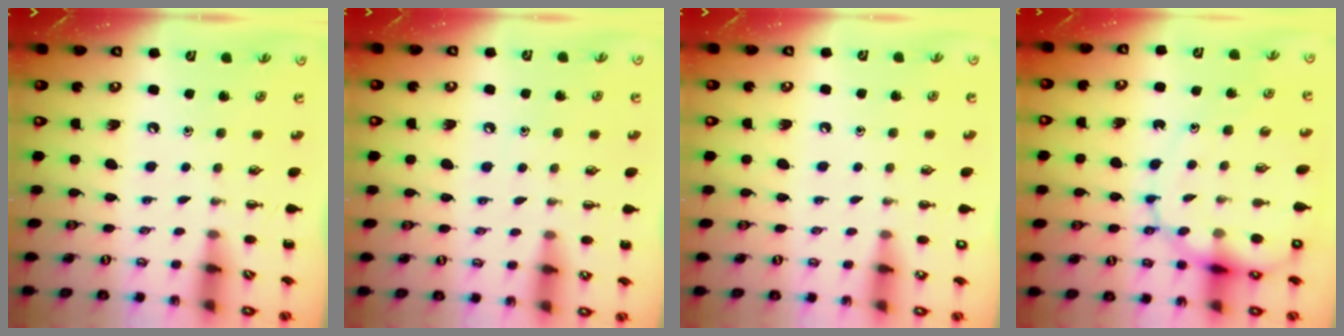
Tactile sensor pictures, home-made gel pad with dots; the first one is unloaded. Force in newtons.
{"total": 4.3, "press": 4.1, "slide": 1.4}
{"total": 1.3, "press": 1.3, "slide": 0.1}
{"total": 14.0, "press": 13.7, "slide": 3.2}